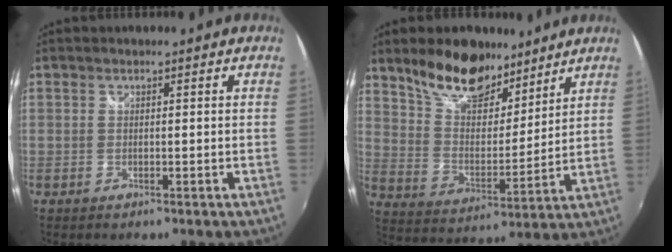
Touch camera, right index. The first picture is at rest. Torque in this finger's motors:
{"motor_torque": [0.96, 0.96, 0.43, 0.09]}